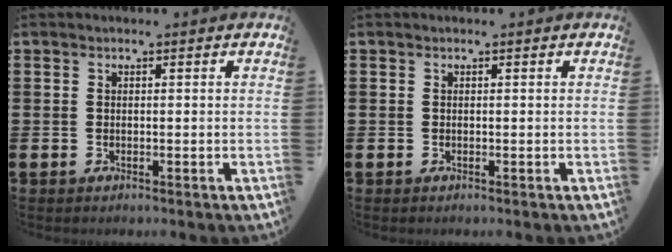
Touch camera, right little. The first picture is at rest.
{"total": 0.0}